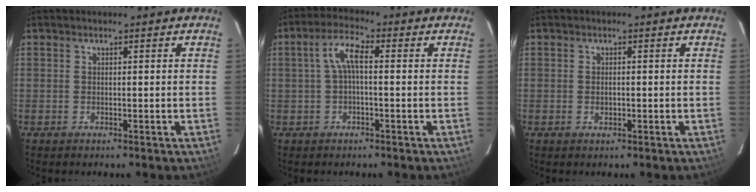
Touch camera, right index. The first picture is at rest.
{"total": 4.8, "force": [0.1, 1.5, 4.5], "torque": [-0.094, 0.016, 0.003]}
{"total": 1.7, "force": [-0.4, 1.1, 1.2], "torque": [-0.022, -0.001, -0.005]}